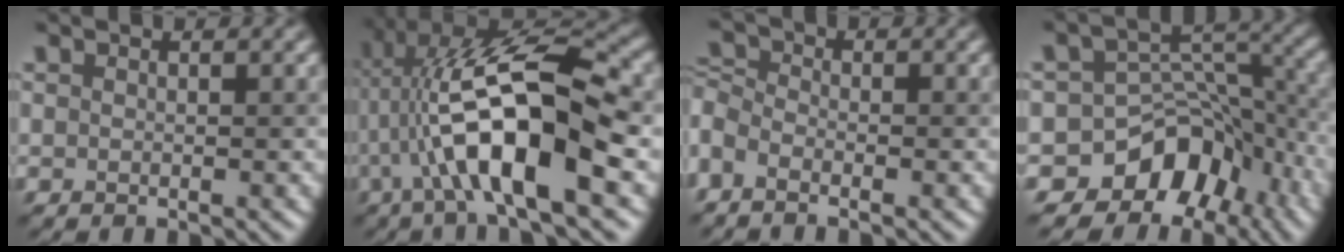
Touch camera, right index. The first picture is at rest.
{"total": 12.3, "force": [-2.0, 3.9, 11.5], "torque": [-0.211, 0.020, -0.042]}
{"total": 2.8, "force": [-1.3, 1.7, 1.8], "torque": [-0.047, 0.001, -0.030]}
{"total": 8.5, "force": [-5.2, 6.0, 3.0], "torque": [-0.023, 0.021, -0.087]}